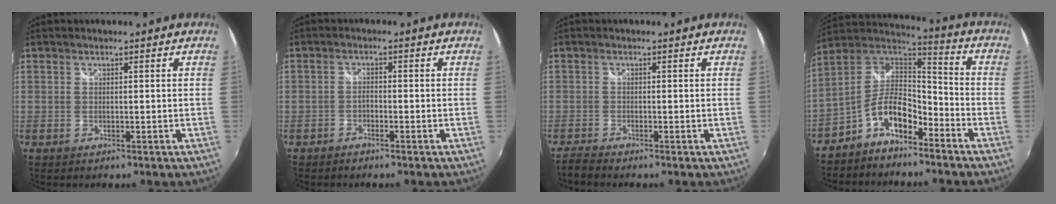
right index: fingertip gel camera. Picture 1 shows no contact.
{"total": 1.6, "force": [-1.3, 0.5, 0.7], "torque": [-0.020, 0.003, -0.026]}
{"total": 1.9, "force": [-1.9, 0.1, 0.3], "torque": [-0.012, -0.006, -0.040]}
{"total": 11.1, "force": [-6.3, 5.0, 7.7], "torque": [-0.161, 0.019, -0.115]}